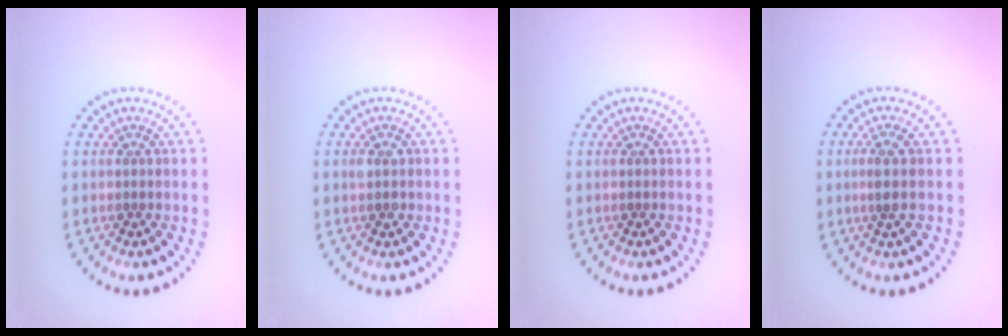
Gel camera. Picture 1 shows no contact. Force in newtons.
{"total": 1.1, "press": 1.1, "slide": 0.0}
{"total": 0.0}
{"total": 1.8, "press": 1.4, "slide": 1.2}